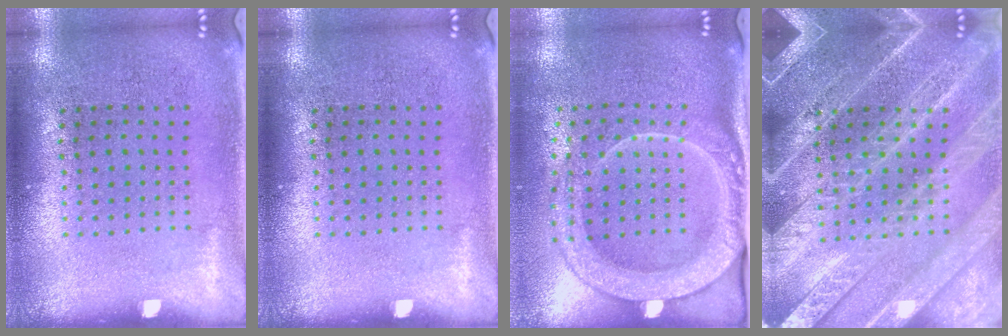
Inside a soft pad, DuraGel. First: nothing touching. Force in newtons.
{"total": 0.0}
{"total": 2.5, "press": 2.0, "slide": 1.5}
{"total": 4.3, "press": 4.3, "slide": 0.6}